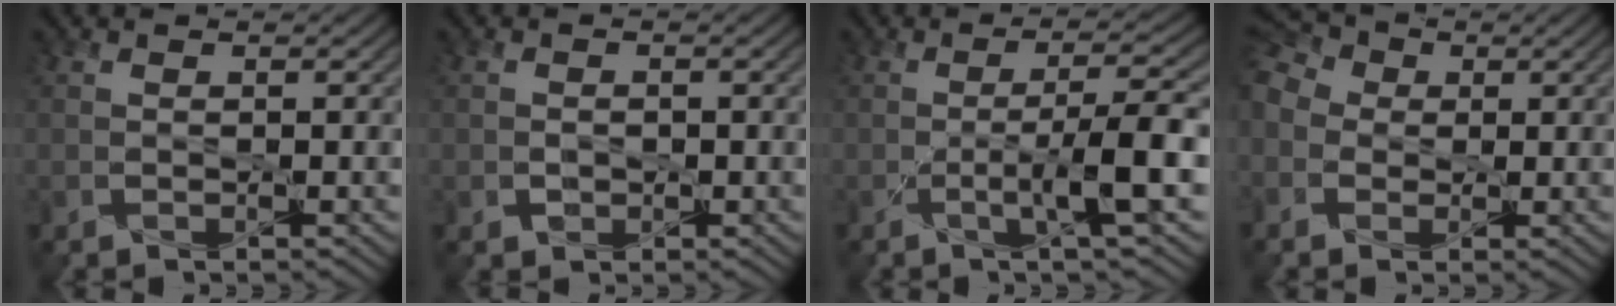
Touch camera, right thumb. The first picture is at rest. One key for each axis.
{"total": 1.1, "fx": -0.3, "fy": 0.9, "fz": 0.5, "tx": -0.009, "ty": -0.005, "tz": -0.007}
{"total": 5.7, "fx": -1.4, "fy": 0.5, "fz": 5.5, "tx": -0.092, "ty": 0.008, "tz": -0.031}
{"total": 7.7, "fx": -0.4, "fy": 6.4, "fz": 4.2, "tx": -0.140, "ty": 0.003, "tz": -0.025}